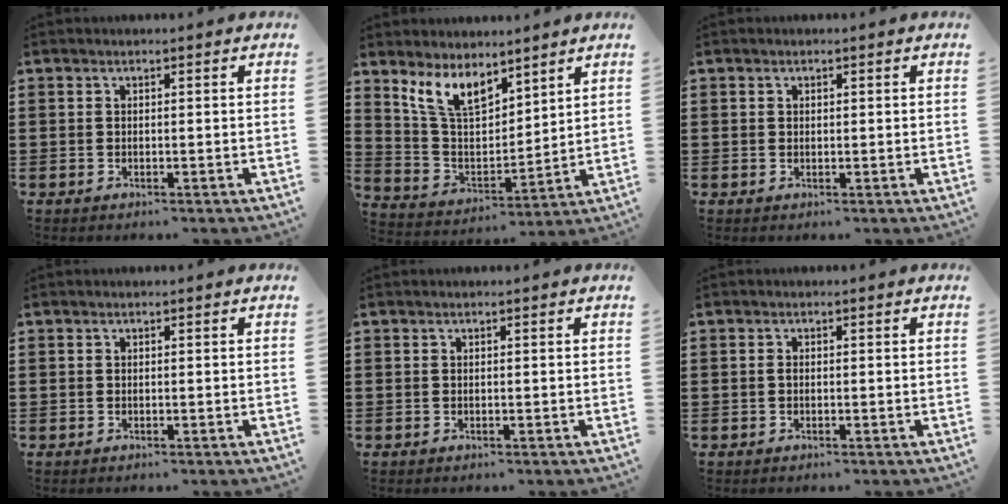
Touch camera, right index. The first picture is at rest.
{"total": 8.7, "force": [6.5, 3.6, 4.5], "torque": [-0.114, -0.016, 0.121]}
{"total": 0.5, "force": [0.2, 0.5, 0.1], "torque": [-0.003, 0.004, 0.004]}
{"total": 0.0}
{"total": 0.0}
{"total": 0.6, "force": [-0.1, 0.2, 0.6], "torque": [-0.015, -0.004, -0.001]}